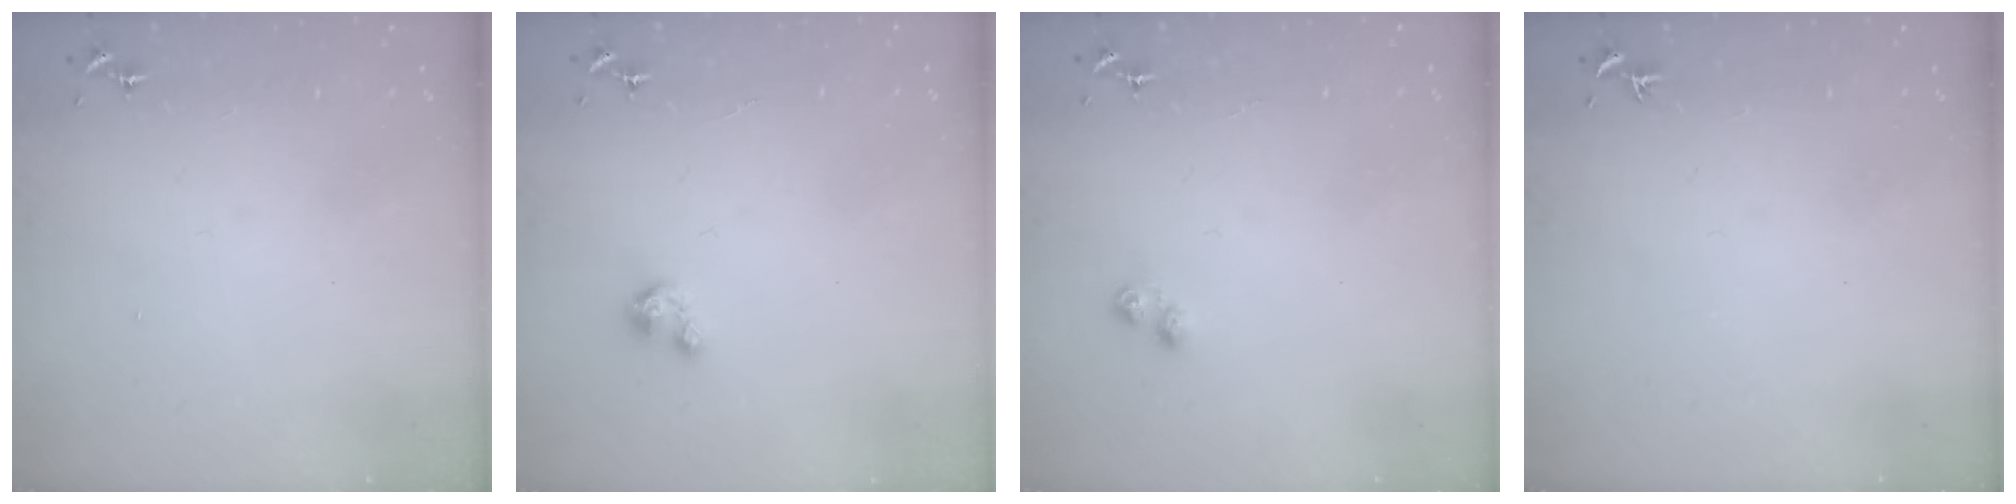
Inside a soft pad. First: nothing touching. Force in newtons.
{"total": 3.6, "press": 3.6, "slide": 0.3}
{"total": 3.4, "press": 3.4, "slide": 0.4}
{"total": 0.0}